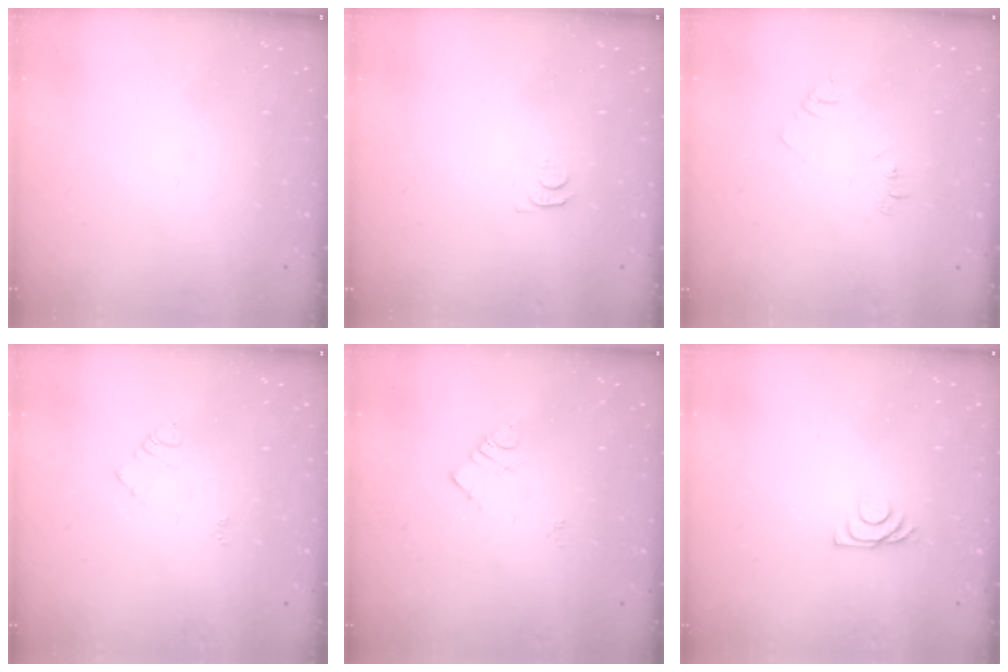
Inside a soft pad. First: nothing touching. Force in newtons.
{"total": 3.4, "press": 3.4, "slide": 0.5}
{"total": 4.2, "press": 4.1, "slide": 0.6}
{"total": 5.4, "press": 5.4, "slide": 0.5}
{"total": 4.1, "press": 4.0, "slide": 0.7}
{"total": 5.3, "press": 5.3, "slide": 0.6}